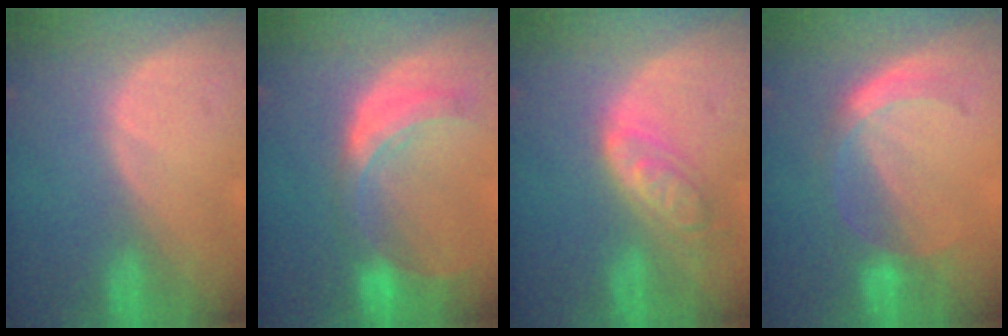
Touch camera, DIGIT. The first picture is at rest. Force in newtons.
{"total": 8.3, "press": 7.4, "slide": 3.8}
{"total": 6.2, "press": 5.6, "slide": 2.8}
{"total": 4.6, "press": 4.5, "slide": 0.6}